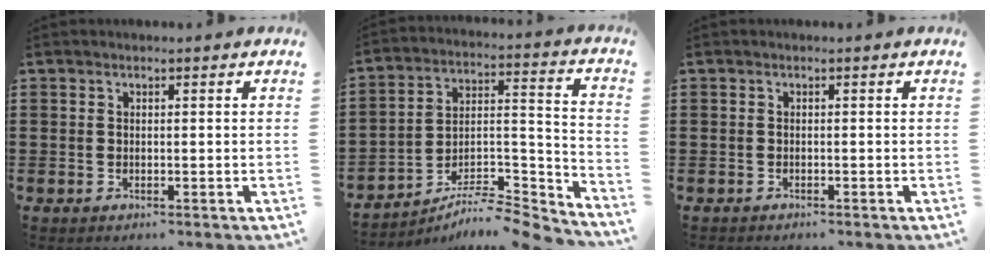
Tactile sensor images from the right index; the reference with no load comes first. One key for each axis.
{"total": 7.7, "fx": -7.2, "fy": 1.1, "fz": 2.6, "tx": -0.032, "ty": 0.005, "tz": -0.142}
{"total": 0.7, "fx": -0.7, "fy": 0.1, "fz": -0.2, "tx": 0.002, "ty": 0.003, "tz": -0.016}